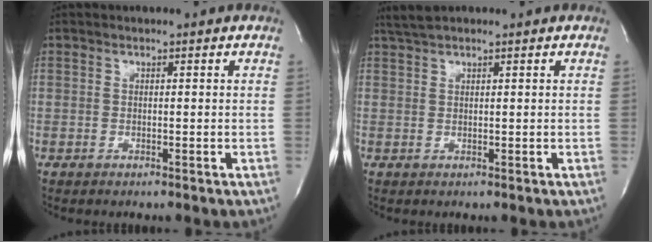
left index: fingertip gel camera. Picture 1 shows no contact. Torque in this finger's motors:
{"motor_torque": [0.41, -0.34, -0.01, 0.01]}